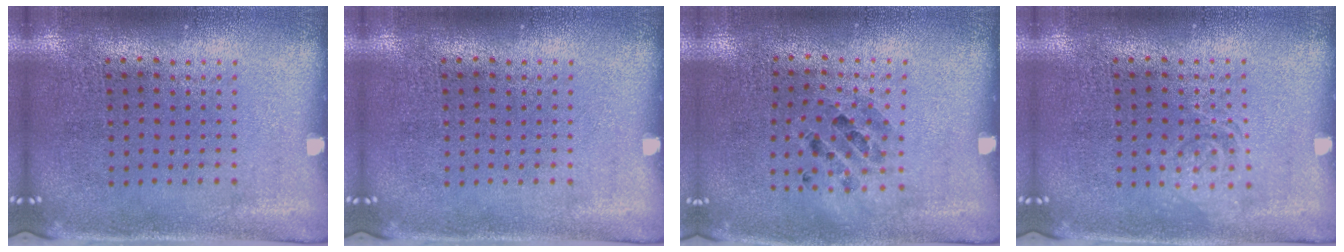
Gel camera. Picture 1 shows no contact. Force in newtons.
{"total": 0.0}
{"total": 0.8, "press": 0.8, "slide": 0.1}
{"total": 1.5, "press": 1.5, "slide": 0.3}